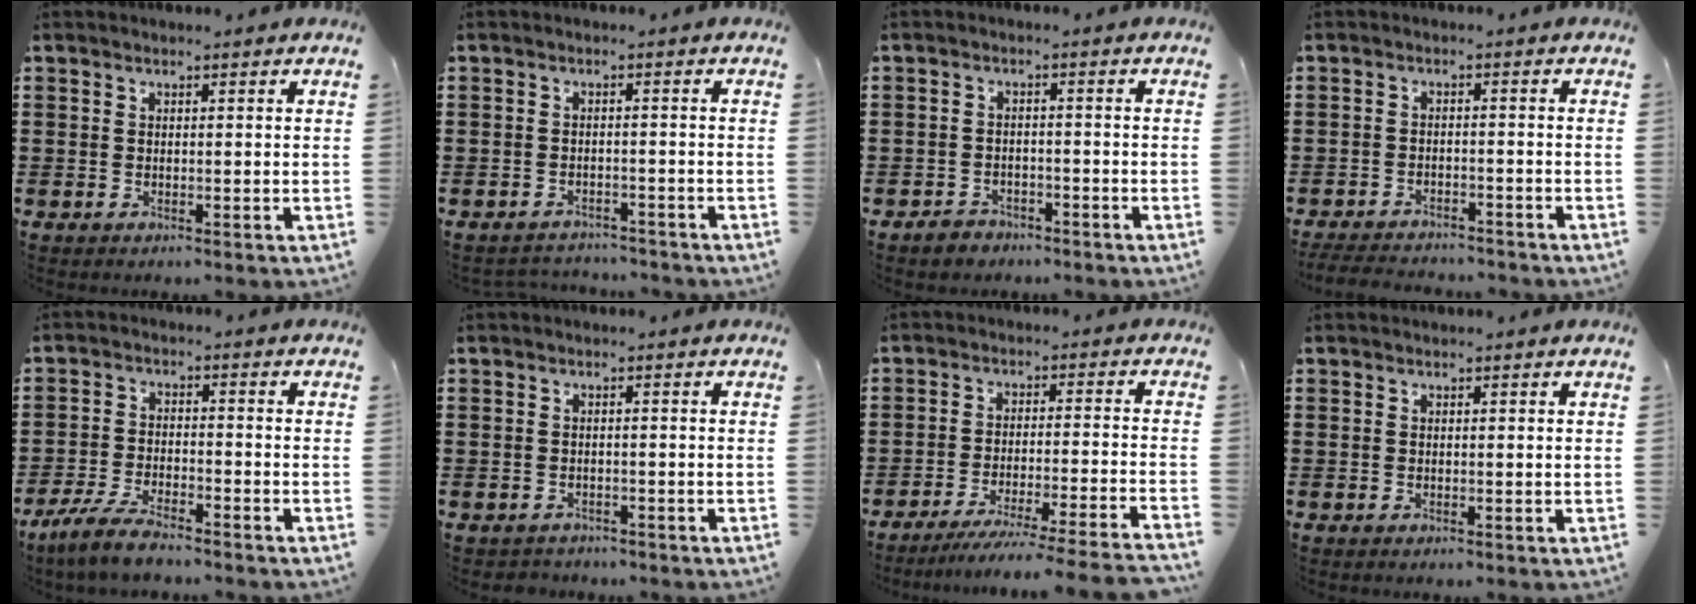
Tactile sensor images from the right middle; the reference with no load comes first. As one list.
[{"total": 2.1, "force": [-2.0, 0.3, -0.1], "torque": [-0.007, -0.001, -0.044]}, {"total": 2.0, "force": [-1.8, 0.8, 0.0], "torque": [-0.006, 0.004, -0.039]}, {"total": 3.2, "force": [-3.2, 0.4, 0.4], "torque": [-0.016, 0.000, -0.069]}, {"total": 5.4, "force": [-4.6, 0.9, 2.6], "torque": [-0.062, -0.004, -0.091]}, {"total": 1.0, "force": [-1.0, 0.3, -0.1], "torque": [-0.001, 0.002, -0.023]}, {"total": 6.3, "force": [-5.6, -0.7, 2.7], "torque": [-0.039, -0.013, -0.107]}, {"total": 0.0}]